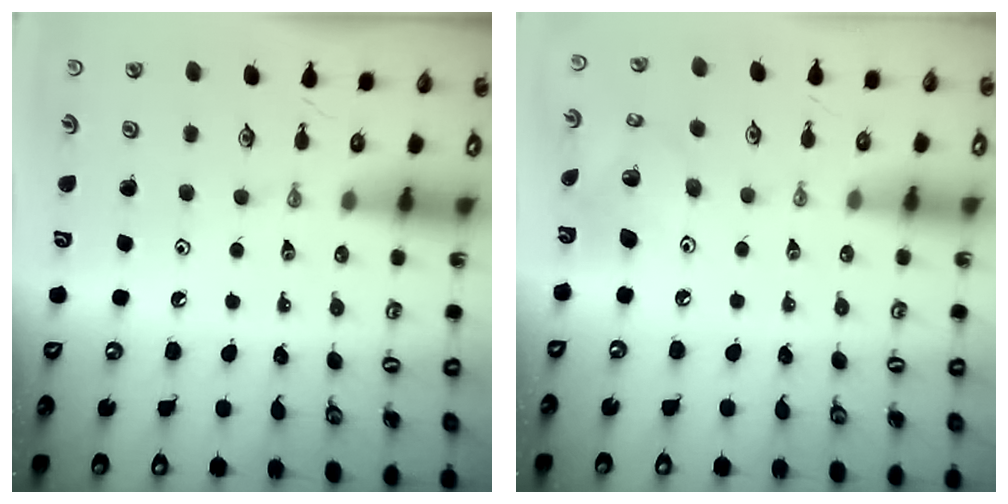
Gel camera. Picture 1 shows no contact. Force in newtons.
{"total": 8.7, "press": 8.7, "slide": 0.6}